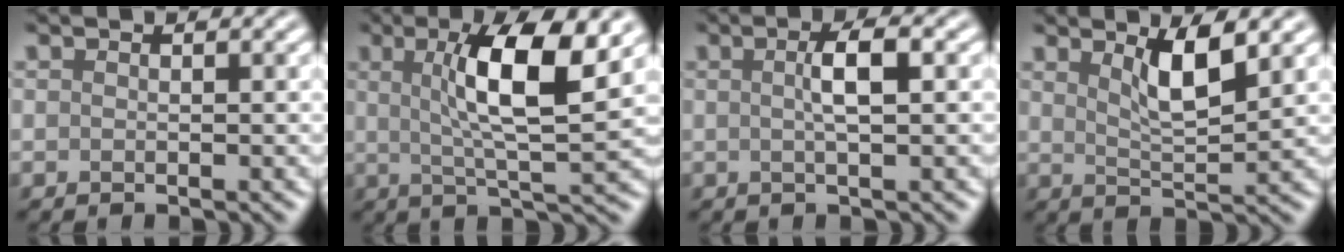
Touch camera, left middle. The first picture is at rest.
{"total": 7.9, "force": [2.0, 1.7, 7.5], "torque": [-0.120, 0.001, 0.031]}
{"total": 2.6, "force": [0.2, 0.4, 2.6], "torque": [-0.045, 0.009, -0.001]}
{"total": 3.8, "force": [1.7, 0.9, 3.2], "torque": [-0.059, -0.005, 0.031]}